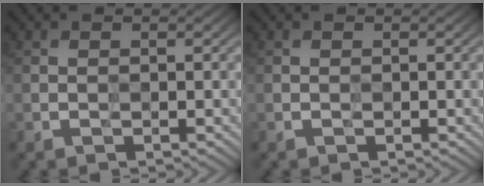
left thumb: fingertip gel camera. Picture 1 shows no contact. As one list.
[{"total": 0.0}]